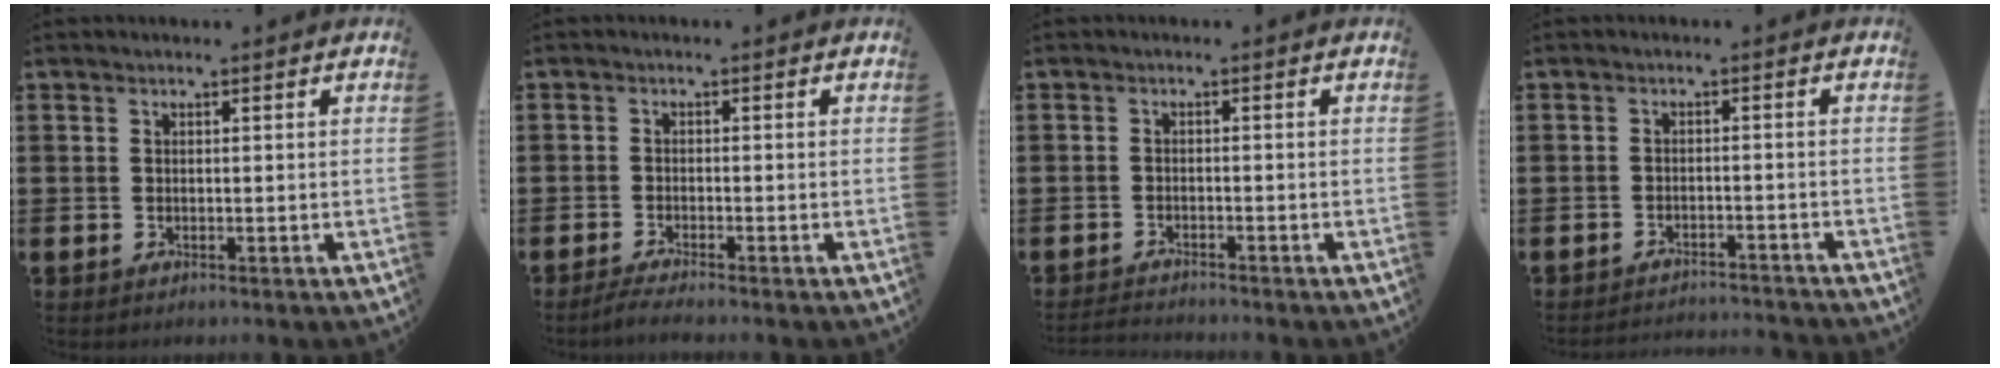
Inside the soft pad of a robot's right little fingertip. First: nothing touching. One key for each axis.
{"total": 1.5, "fx": -1.2, "fy": 0.0, "fz": 0.9, "tx": -0.015, "ty": 0.000, "tz": -0.023}
{"total": 1.3, "fx": -1.3, "fy": -0.1, "fz": 0.1, "tx": -0.004, "ty": 0.001, "tz": -0.026}
{"total": 2.0, "fx": -2.0, "fy": -0.1, "fz": -0.1, "tx": -0.002, "ty": 0.004, "tz": -0.044}